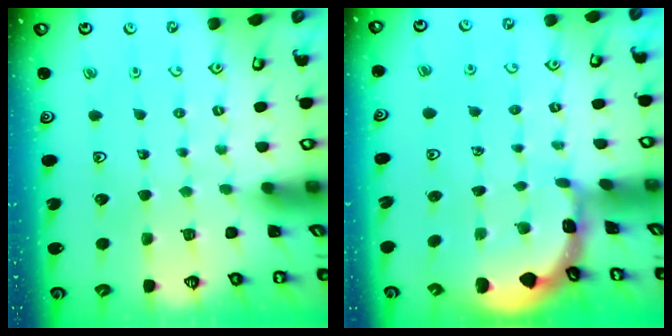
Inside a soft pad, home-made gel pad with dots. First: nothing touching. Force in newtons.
{"total": 2.7, "press": 2.7, "slide": 0.3}